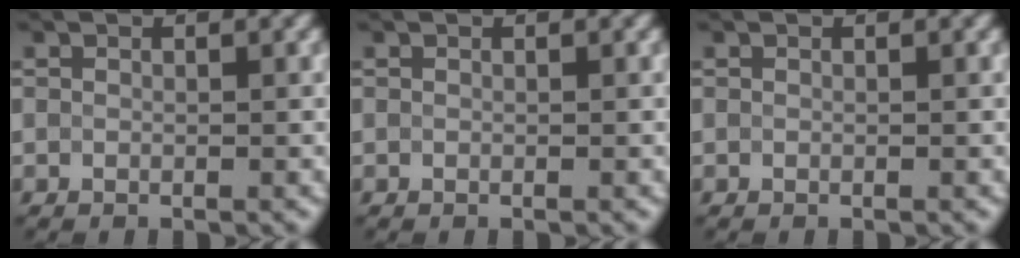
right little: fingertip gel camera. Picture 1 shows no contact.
{"total": 0.0}
{"total": 0.0}